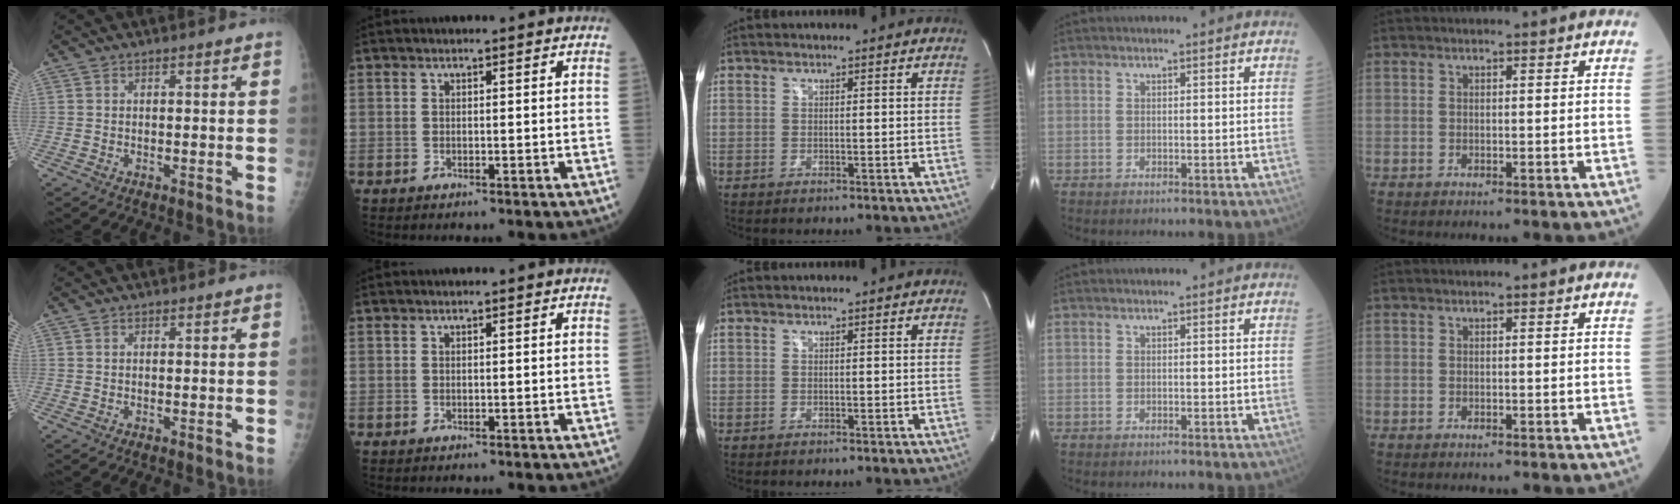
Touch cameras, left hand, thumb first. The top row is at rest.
{}